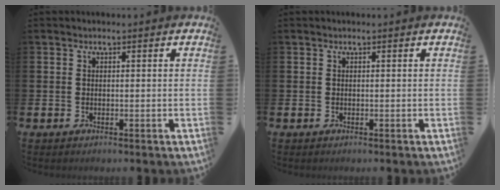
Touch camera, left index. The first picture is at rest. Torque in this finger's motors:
{"motor_torque": [0.00, 0.00, 0.00, 0.01]}